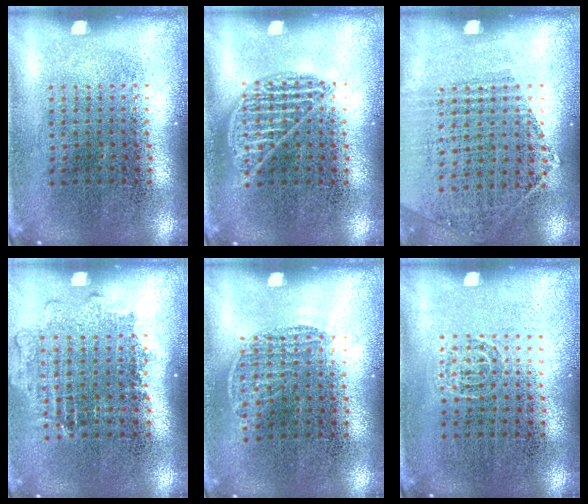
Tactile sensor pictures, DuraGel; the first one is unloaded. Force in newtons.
{"total": 1.0, "press": 1.0, "slide": 0.1}
{"total": 1.2, "press": 1.0, "slide": 0.6}
{"total": 1.1, "press": 1.0, "slide": 0.4}
{"total": 0.5, "press": 0.4, "slide": 0.4}
{"total": 0.6, "press": 0.5, "slide": 0.3}